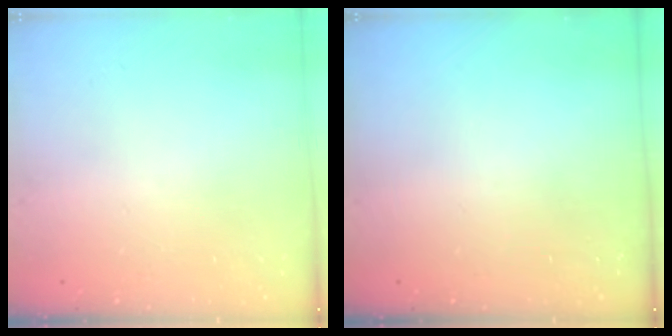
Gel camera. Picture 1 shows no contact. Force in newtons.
{"total": 0.0}